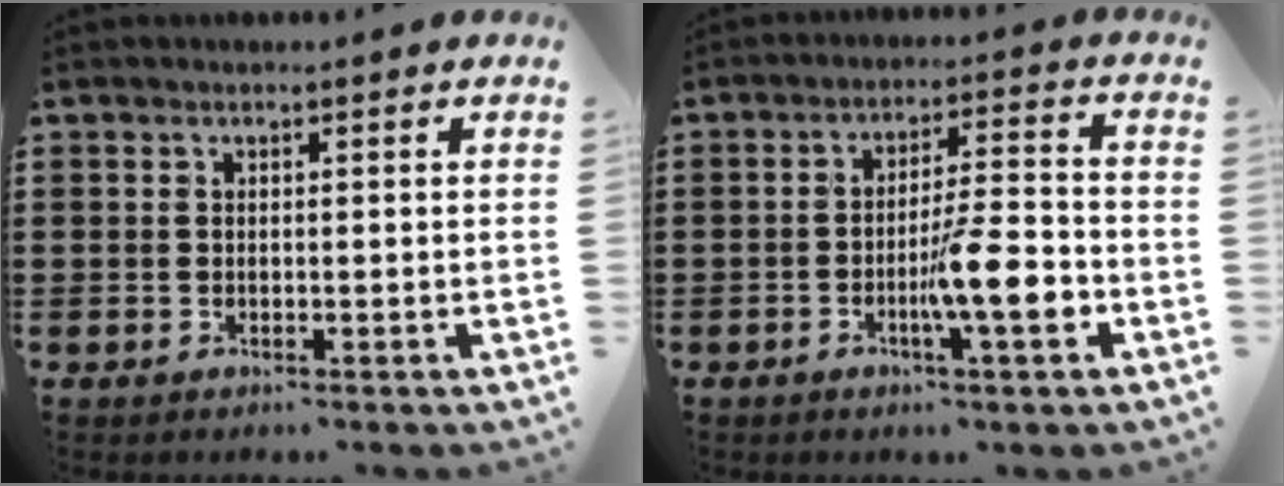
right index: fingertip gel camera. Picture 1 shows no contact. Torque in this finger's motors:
{"motor_torque": [1.88, -0.26, 0.64, 0.18]}